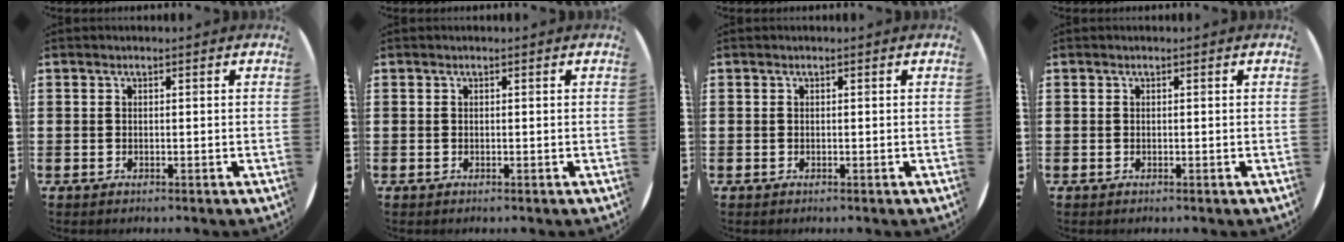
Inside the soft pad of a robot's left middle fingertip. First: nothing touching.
{"total": 0.0}
{"total": 0.0}
{"total": 0.0}